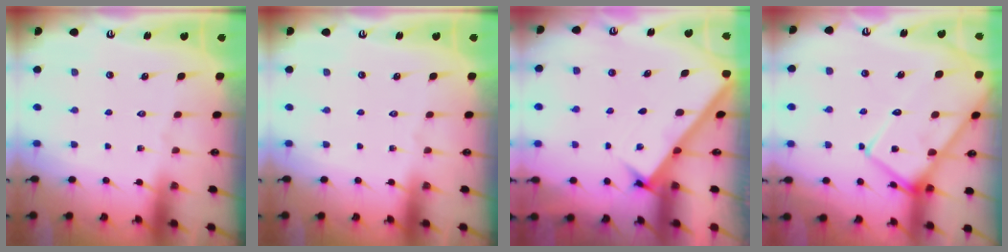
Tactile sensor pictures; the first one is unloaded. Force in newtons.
{"total": 0.0}
{"total": 2.8, "press": 2.8, "slide": 0.4}
{"total": 15.3, "press": 15.3, "slide": 1.4}